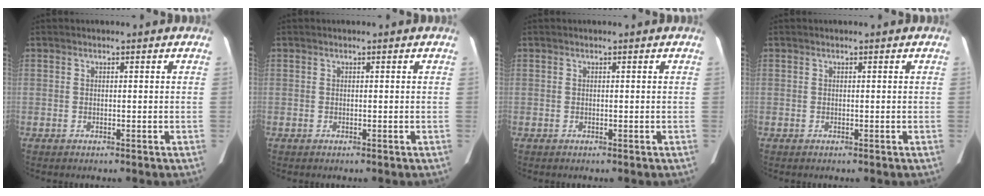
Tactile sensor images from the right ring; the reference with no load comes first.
{"total": 0.0}
{"total": 0.0}
{"total": 0.0}